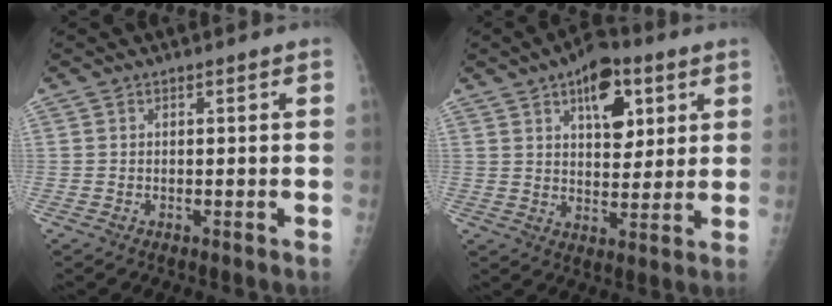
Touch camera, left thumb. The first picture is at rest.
{"total": 11.6, "force": [5.3, 6.3, 8.2], "torque": [-0.083, -0.019, 0.078]}